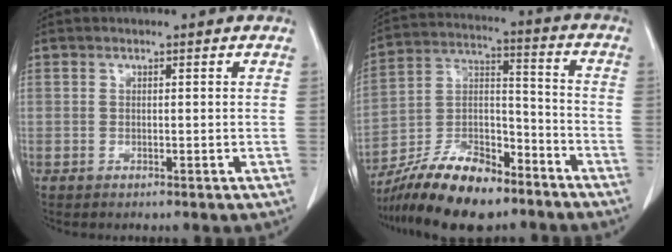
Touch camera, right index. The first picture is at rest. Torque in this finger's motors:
{"motor_torque": [0.72, -0.58, 0.36, 0.14]}